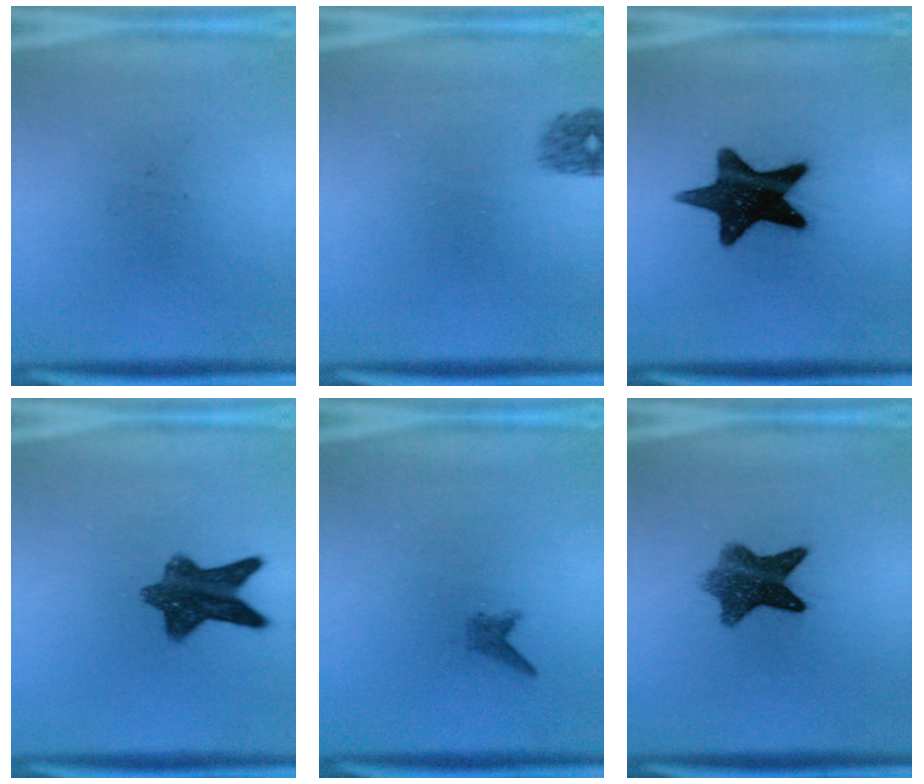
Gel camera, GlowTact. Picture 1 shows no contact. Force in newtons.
{"total": 1.6}
{"total": 16.2}
{"total": 9.3}
{"total": 1.0}
{"total": 8.0}